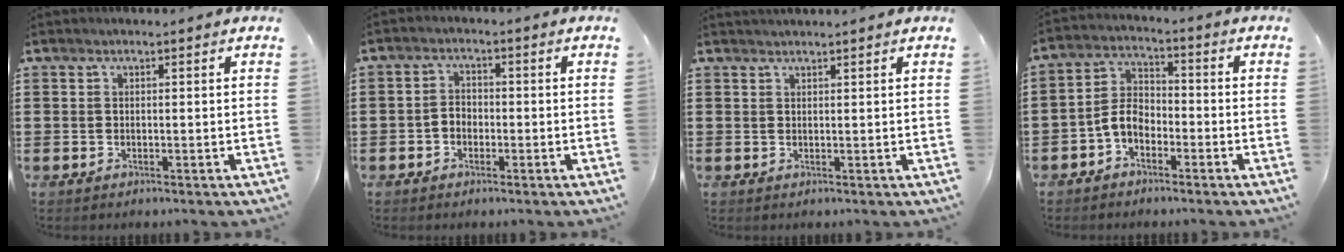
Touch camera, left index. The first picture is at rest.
{"total": 1.8, "force": [-1.0, 1.3, 0.7], "torque": [-0.017, 0.008, -0.023]}
{"total": 0.8, "force": [0.8, -0.1, 0.2], "torque": [-0.004, -0.002, 0.016]}
{"total": 4.9, "force": [-2.9, 2.9, 2.8], "torque": [-0.073, 0.006, -0.063]}